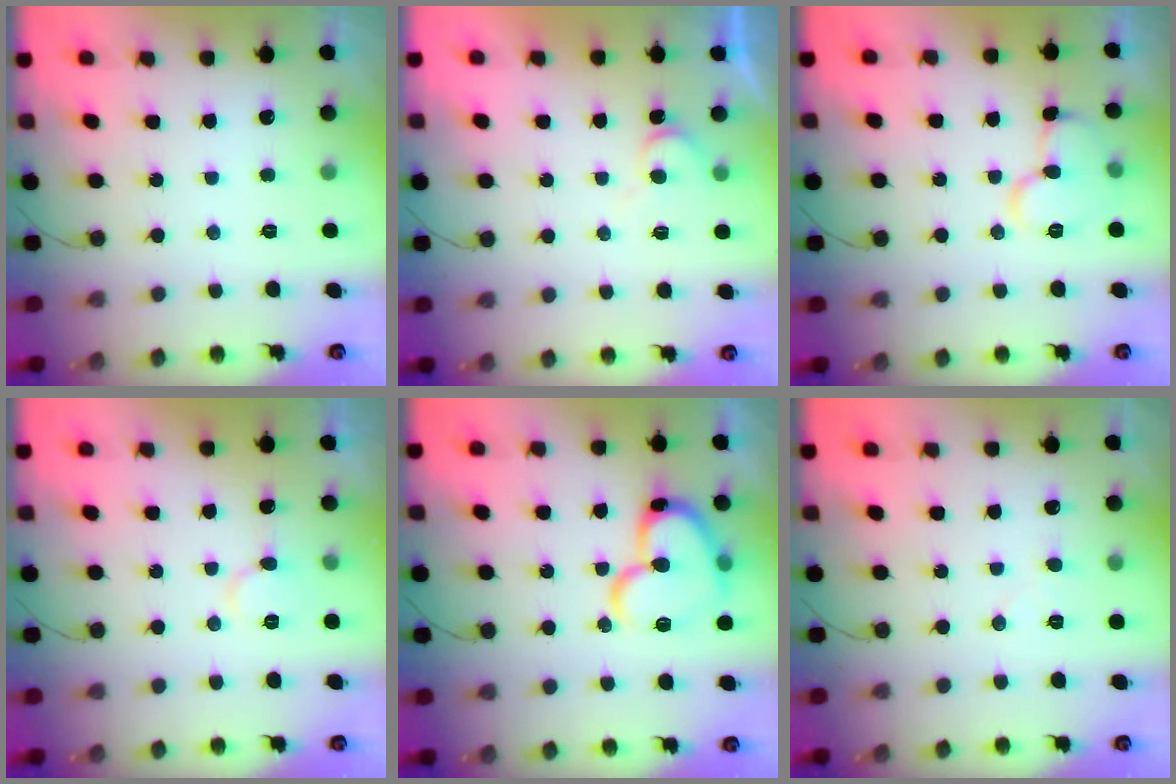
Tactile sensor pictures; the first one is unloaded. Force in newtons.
{"total": 6.7, "press": 6.6, "slide": 0.5}
{"total": 10.3, "press": 10.3, "slide": 0.9}
{"total": 6.5, "press": 6.5, "slide": 0.1}
{"total": 16.5, "press": 16.4, "slide": 2.0}
{"total": 4.5, "press": 4.5, "slide": 0.4}